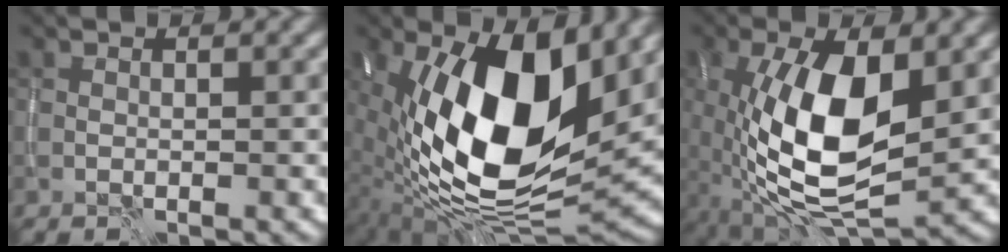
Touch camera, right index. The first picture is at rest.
{"total": 16.7, "force": [1.8, 7.7, 14.7], "torque": [-0.263, -0.006, 0.024]}
{"total": 12.1, "force": [-0.5, 5.6, 10.7], "torque": [-0.202, -0.001, -0.013]}